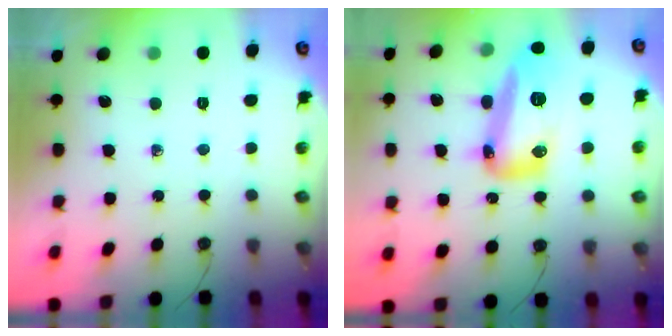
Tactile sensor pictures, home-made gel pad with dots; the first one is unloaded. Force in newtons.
{"total": 32.3, "press": 23.8, "slide": 21.9}